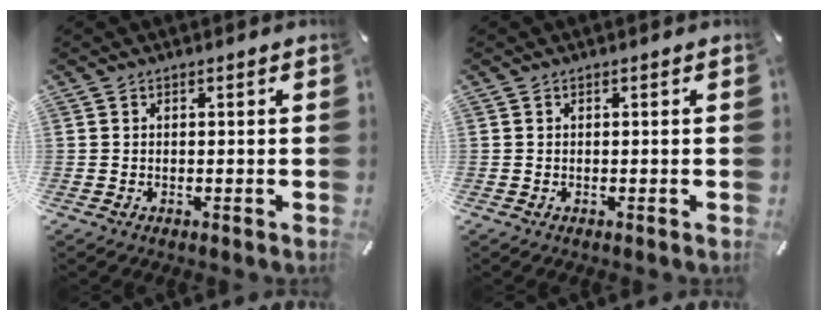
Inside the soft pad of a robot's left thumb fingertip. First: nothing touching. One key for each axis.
{"total": 0.0}